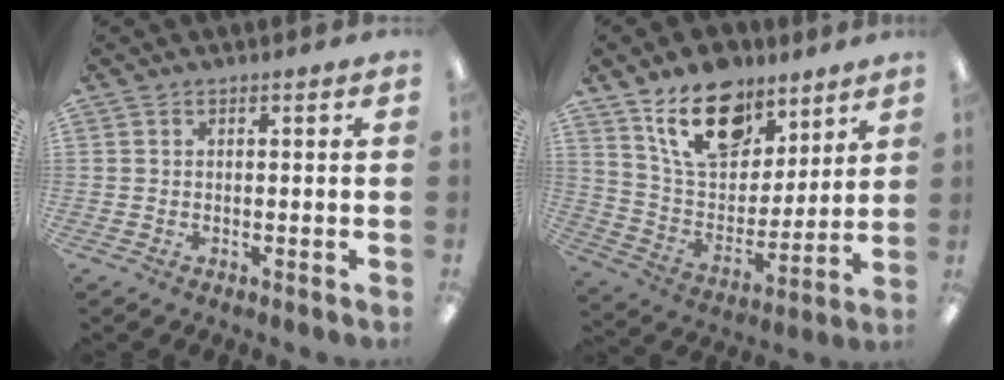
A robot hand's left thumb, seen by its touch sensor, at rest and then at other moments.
{"total": 18.3, "force": [11.9, 10.5, 9.2], "torque": [-0.153, -0.057, 0.214]}